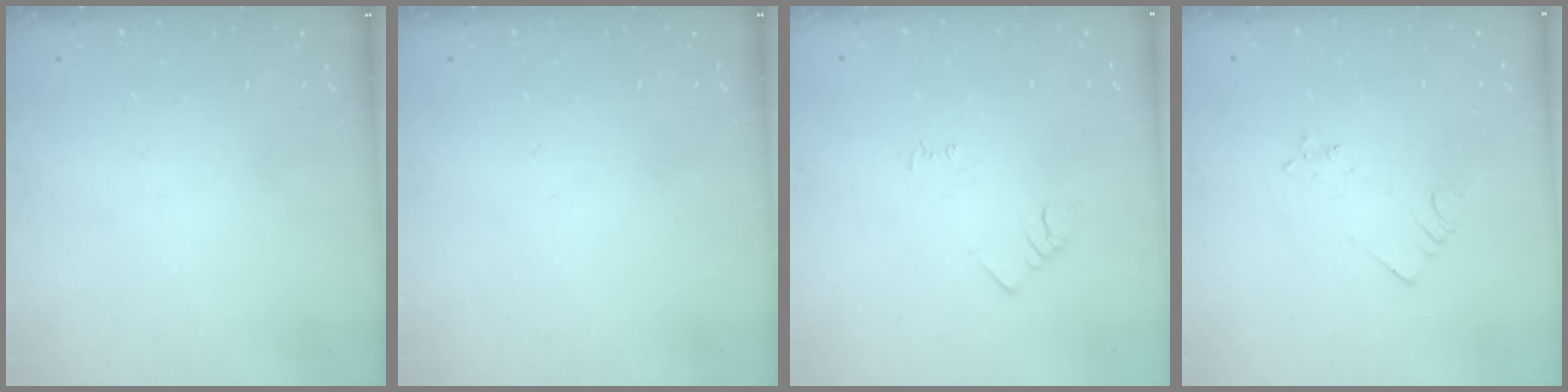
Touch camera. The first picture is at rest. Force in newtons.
{"total": 0.0}
{"total": 4.2, "press": 4.1, "slide": 0.6}
{"total": 2.5, "press": 2.5, "slide": 0.3}